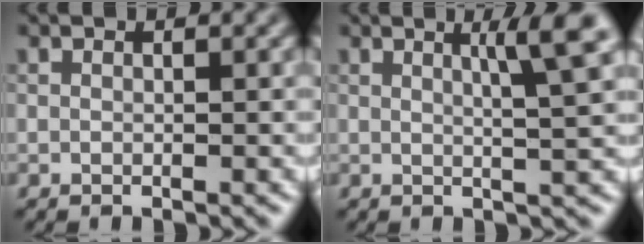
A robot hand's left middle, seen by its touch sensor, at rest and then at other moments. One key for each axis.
{"total": 4.7, "fx": 1.8, "fy": 0.7, "fz": 4.3, "tx": -0.057, "ty": 0.004, "tz": 0.026}